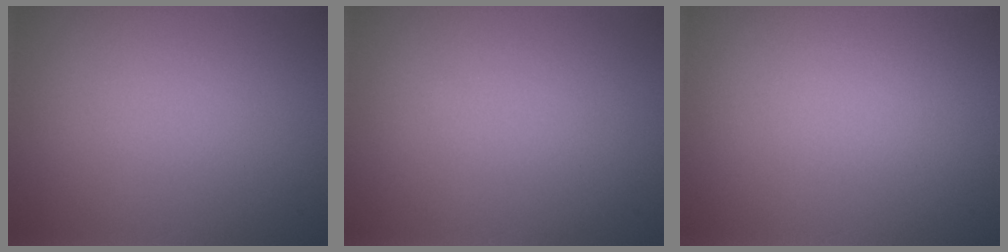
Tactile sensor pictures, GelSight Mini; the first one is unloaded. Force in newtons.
{"total": 0.0}
{"total": 0.0}